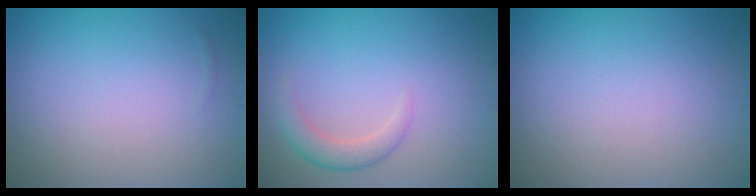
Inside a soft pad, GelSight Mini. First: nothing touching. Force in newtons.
{"total": 2.2, "press": 2.2, "slide": 0.1}
{"total": 0.0}